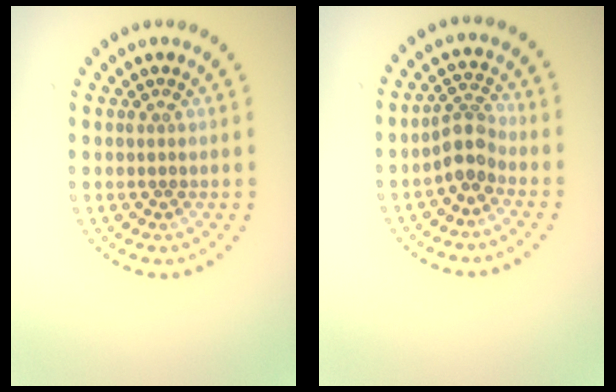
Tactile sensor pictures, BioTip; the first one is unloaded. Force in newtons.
{"total": 2.6, "press": 2.0, "slide": 1.7}